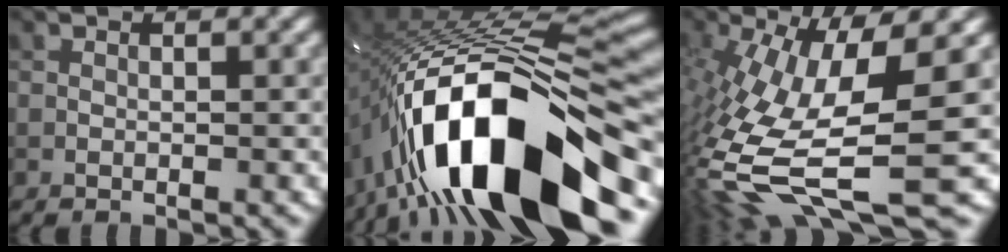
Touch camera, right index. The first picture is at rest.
{"total": 17.5, "force": [-7.9, 6.4, 14.2], "torque": [-0.242, 0.014, -0.134]}
{"total": 14.1, "force": [-3.7, 4.4, 12.9], "torque": [-0.268, -0.020, -0.059]}